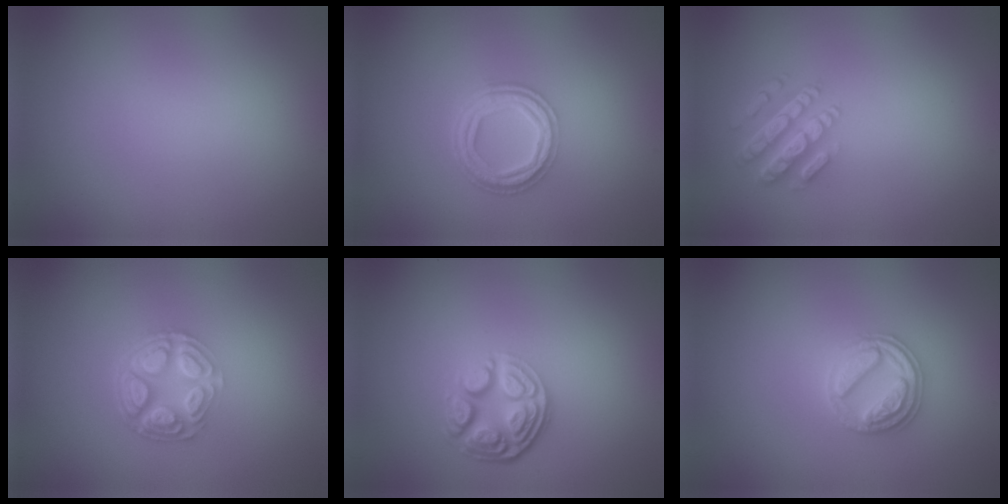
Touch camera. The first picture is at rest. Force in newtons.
{"total": 4.3, "press": 3.3, "slide": 2.7}
{"total": 4.3, "press": 3.4, "slide": 2.7}
{"total": 5.2, "press": 3.8, "slide": 3.6}
{"total": 4.5, "press": 3.4, "slide": 3.0}
{"total": 2.8, "press": 2.8, "slide": 0.2}